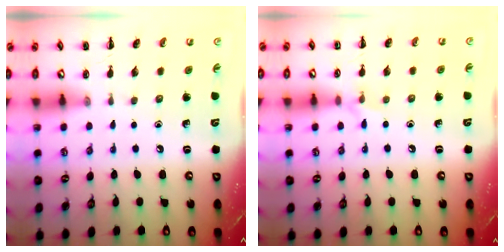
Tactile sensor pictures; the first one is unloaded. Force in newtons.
{"total": 5.5, "press": 5.2, "slide": 1.8}